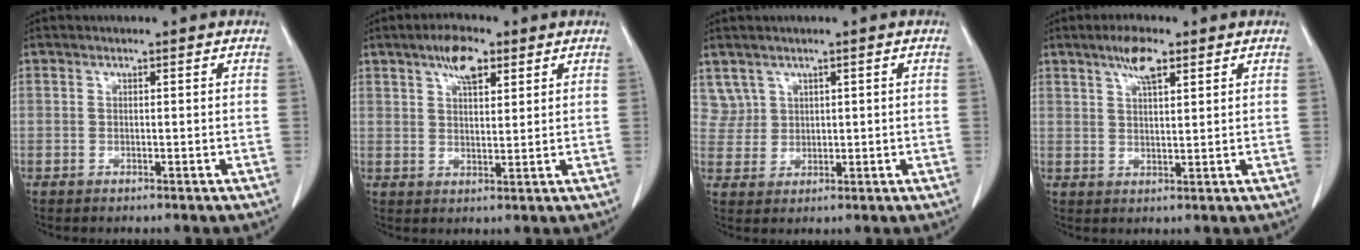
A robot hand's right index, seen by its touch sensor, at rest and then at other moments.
{"total": 5.6, "force": [3.3, 2.1, 4.0], "torque": [-0.076, 0.008, 0.056]}
{"total": 3.5, "force": [2.2, 2.7, -0.4], "torque": [0.016, 0.008, 0.047]}
{"total": 4.8, "force": [3.0, 1.1, 3.6], "torque": [-0.072, 0.006, 0.054]}